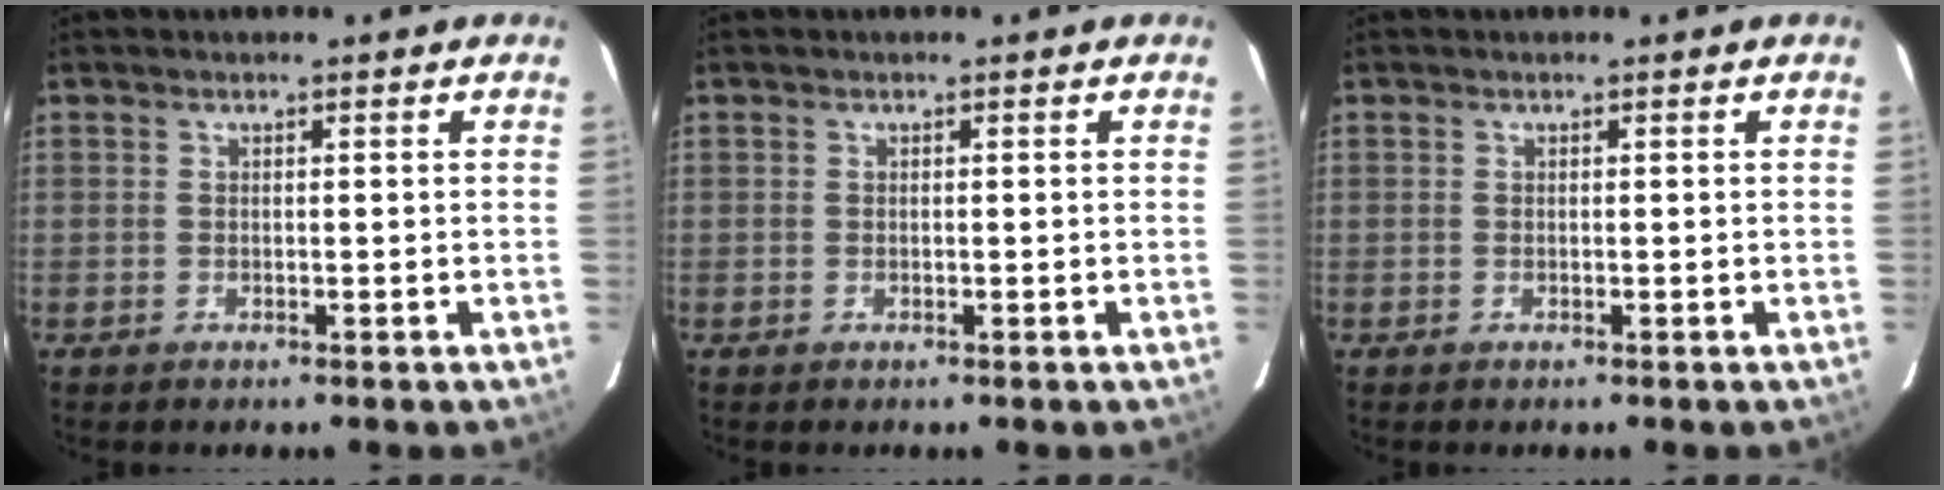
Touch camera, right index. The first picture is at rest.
{"total": 0.0}
{"total": 0.0}